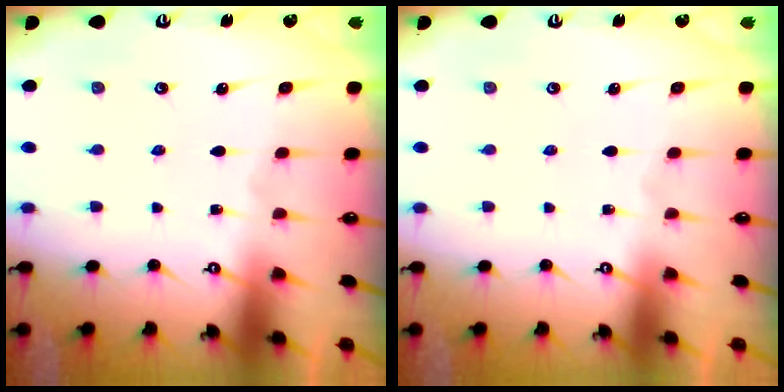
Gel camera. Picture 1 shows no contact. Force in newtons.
{"total": 0.0}